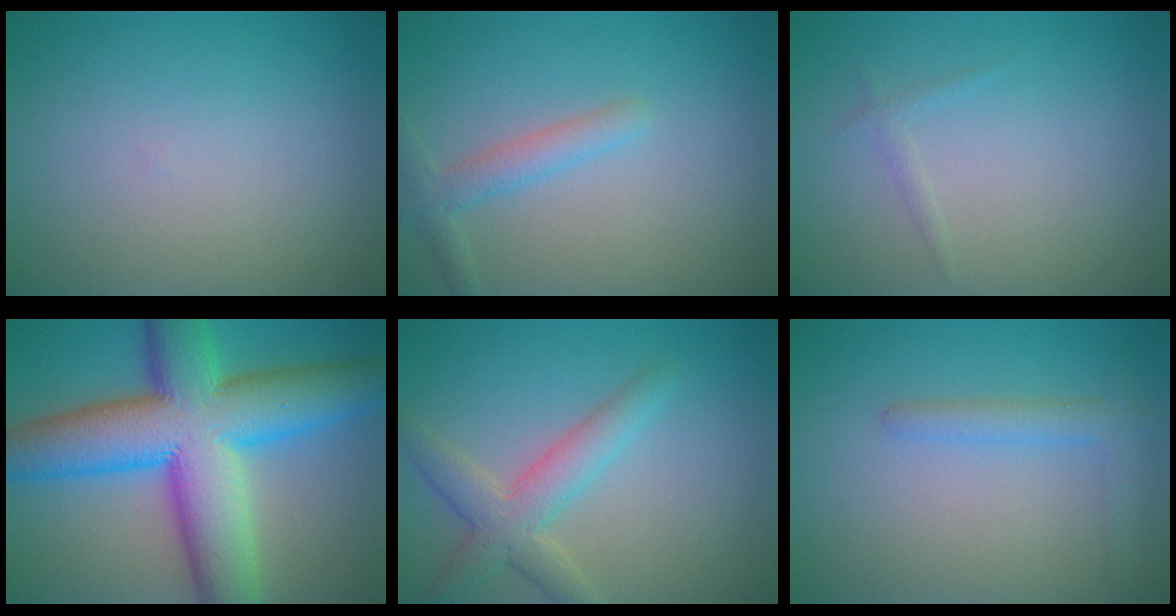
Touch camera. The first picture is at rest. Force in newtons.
{"total": 2.2, "press": 2.2, "slide": 0.1}
{"total": 0.8, "press": 0.8, "slide": 0.1}
{"total": 14.8, "press": 14.8, "slide": 0.1}
{"total": 4.0, "press": 4.0, "slide": 0.3}
{"total": 2.0, "press": 2.0, "slide": 0.2}